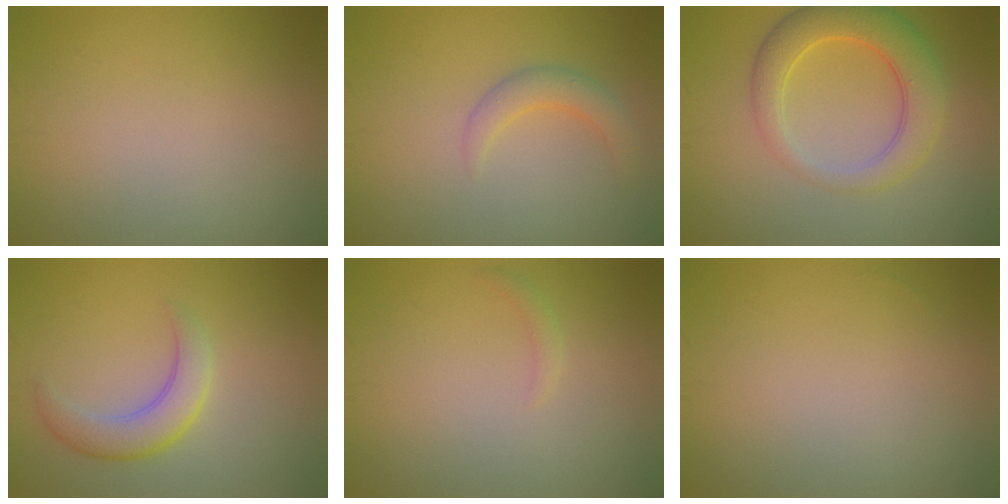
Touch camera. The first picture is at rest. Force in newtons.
{"total": 2.4, "press": 2.4, "slide": 0.3}
{"total": 5.8, "press": 5.8, "slide": 0.4}
{"total": 3.7, "press": 3.7, "slide": 0.2}
{"total": 0.8, "press": 0.8, "slide": 0.1}
{"total": 0.0}